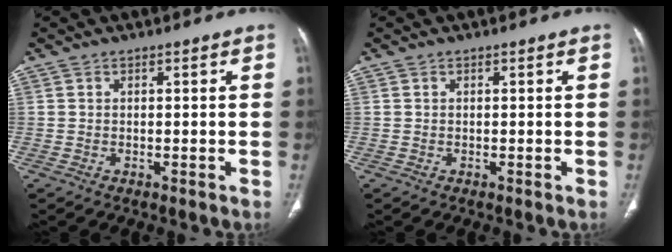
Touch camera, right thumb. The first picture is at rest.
{"total": 0.0}